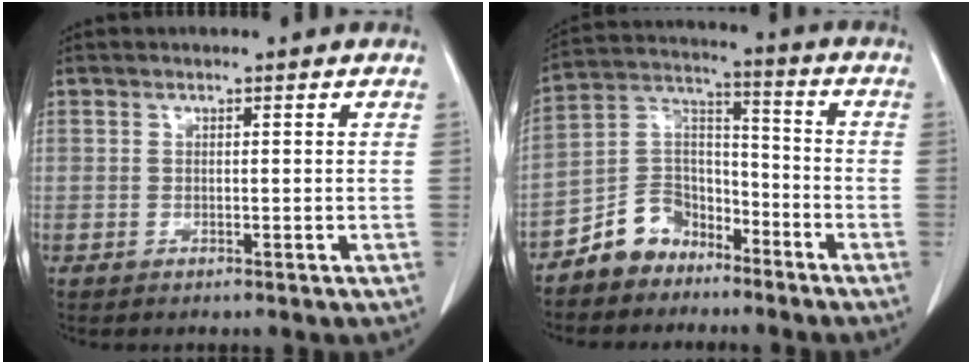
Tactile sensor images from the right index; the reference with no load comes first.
{"total": 9.1, "force": [-6.6, 5.9, 2.0], "torque": [-0.040, 0.040, -0.124]}